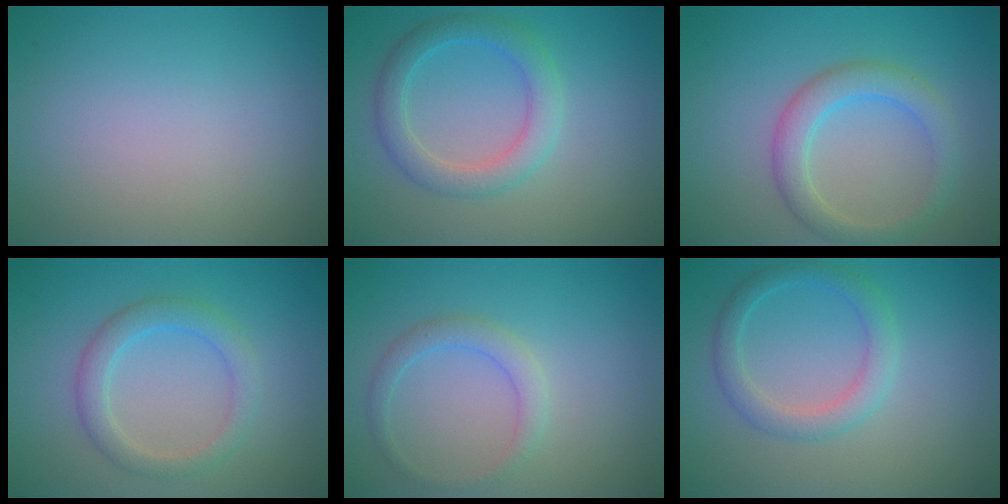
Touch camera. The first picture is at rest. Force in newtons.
{"total": 3.3, "press": 3.3, "slide": 0.2}
{"total": 3.4, "press": 3.4, "slide": 0.1}
{"total": 1.9, "press": 1.9, "slide": 0.2}
{"total": 1.9, "press": 1.9, "slide": 0.1}
{"total": 2.7, "press": 2.7, "slide": 0.1}